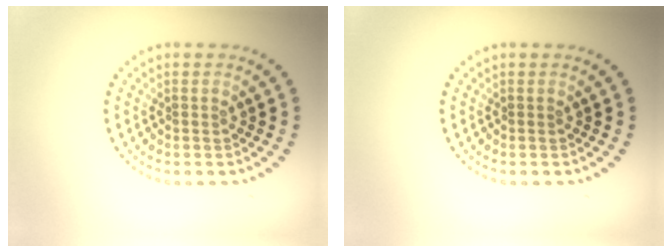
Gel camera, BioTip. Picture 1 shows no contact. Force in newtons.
{"total": 0.0}